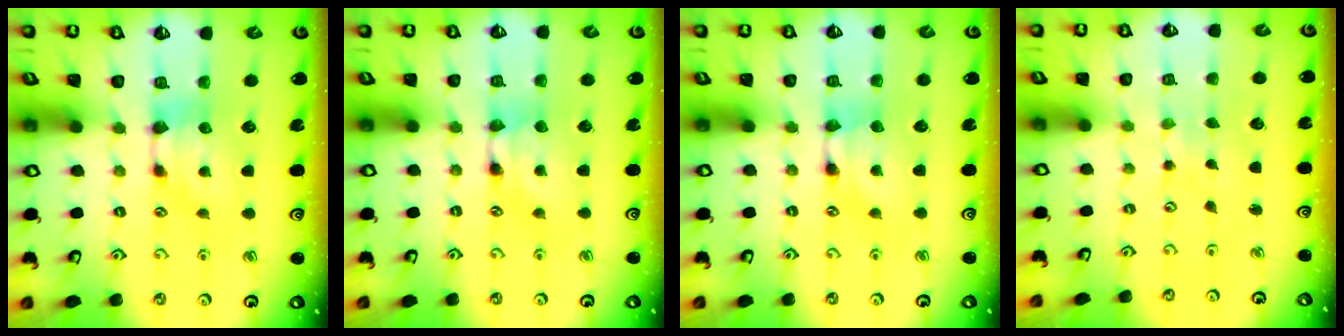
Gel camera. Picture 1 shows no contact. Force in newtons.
{"total": 1.8, "press": 1.8, "slide": 0.1}
{"total": 1.8, "press": 1.7, "slide": 0.1}
{"total": 5.1, "press": 5.1, "slide": 0.2}